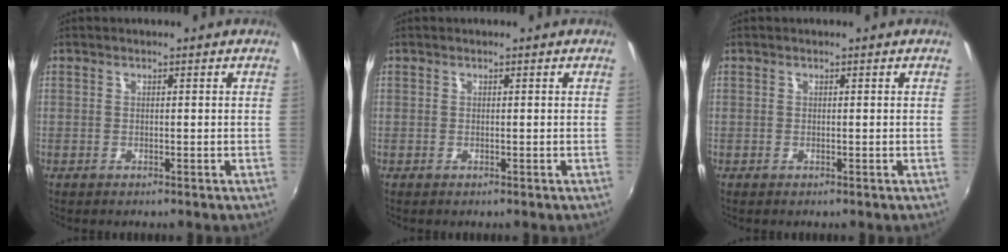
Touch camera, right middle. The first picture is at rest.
{"total": 0.0}
{"total": 0.0}